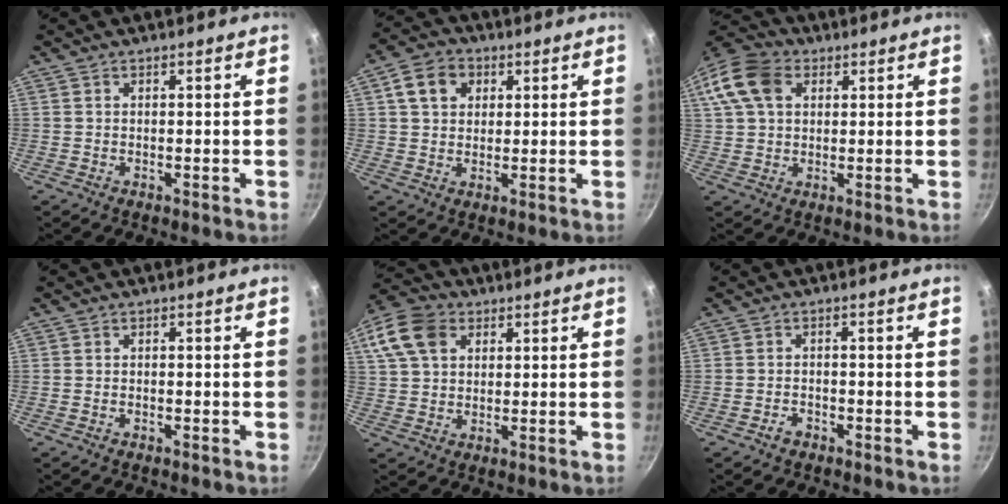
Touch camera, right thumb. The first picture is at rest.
{"total": 7.2, "force": [2.4, 5.7, 3.7], "torque": [-0.045, 0.007, 0.033]}
{"total": 13.3, "force": [4.5, 9.6, 8.1], "torque": [-0.162, 0.022, 0.071]}
{"total": 0.0}
{"total": 13.0, "force": [5.1, 9.5, 7.3], "torque": [-0.145, 0.015, 0.086]}
{"total": 1.9, "force": [-1.3, 1.1, 0.8], "torque": [-0.012, 0.015, -0.022]}